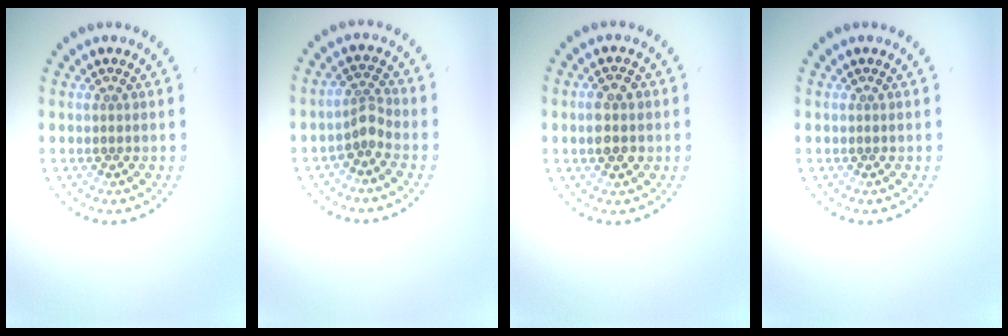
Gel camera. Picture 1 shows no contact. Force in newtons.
{"total": 2.0, "press": 1.5, "slide": 1.3}
{"total": 2.9, "press": 2.9, "slide": 0.0}
{"total": 0.0}